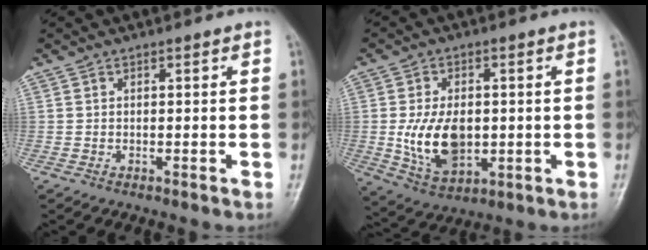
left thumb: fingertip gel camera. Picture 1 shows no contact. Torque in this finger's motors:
{"motor_torque": [1.09, 1.30, 1.47, 0.13, 0.32]}